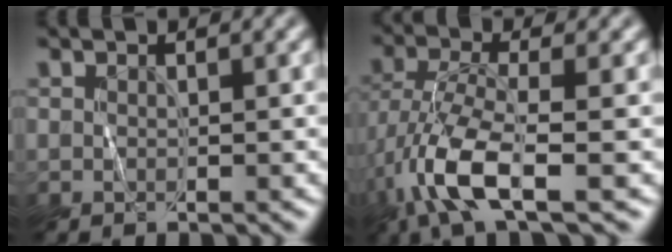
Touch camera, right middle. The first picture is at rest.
{"total": 6.9, "force": [-4.0, 1.4, 5.4], "torque": [-0.118, 0.003, -0.091]}